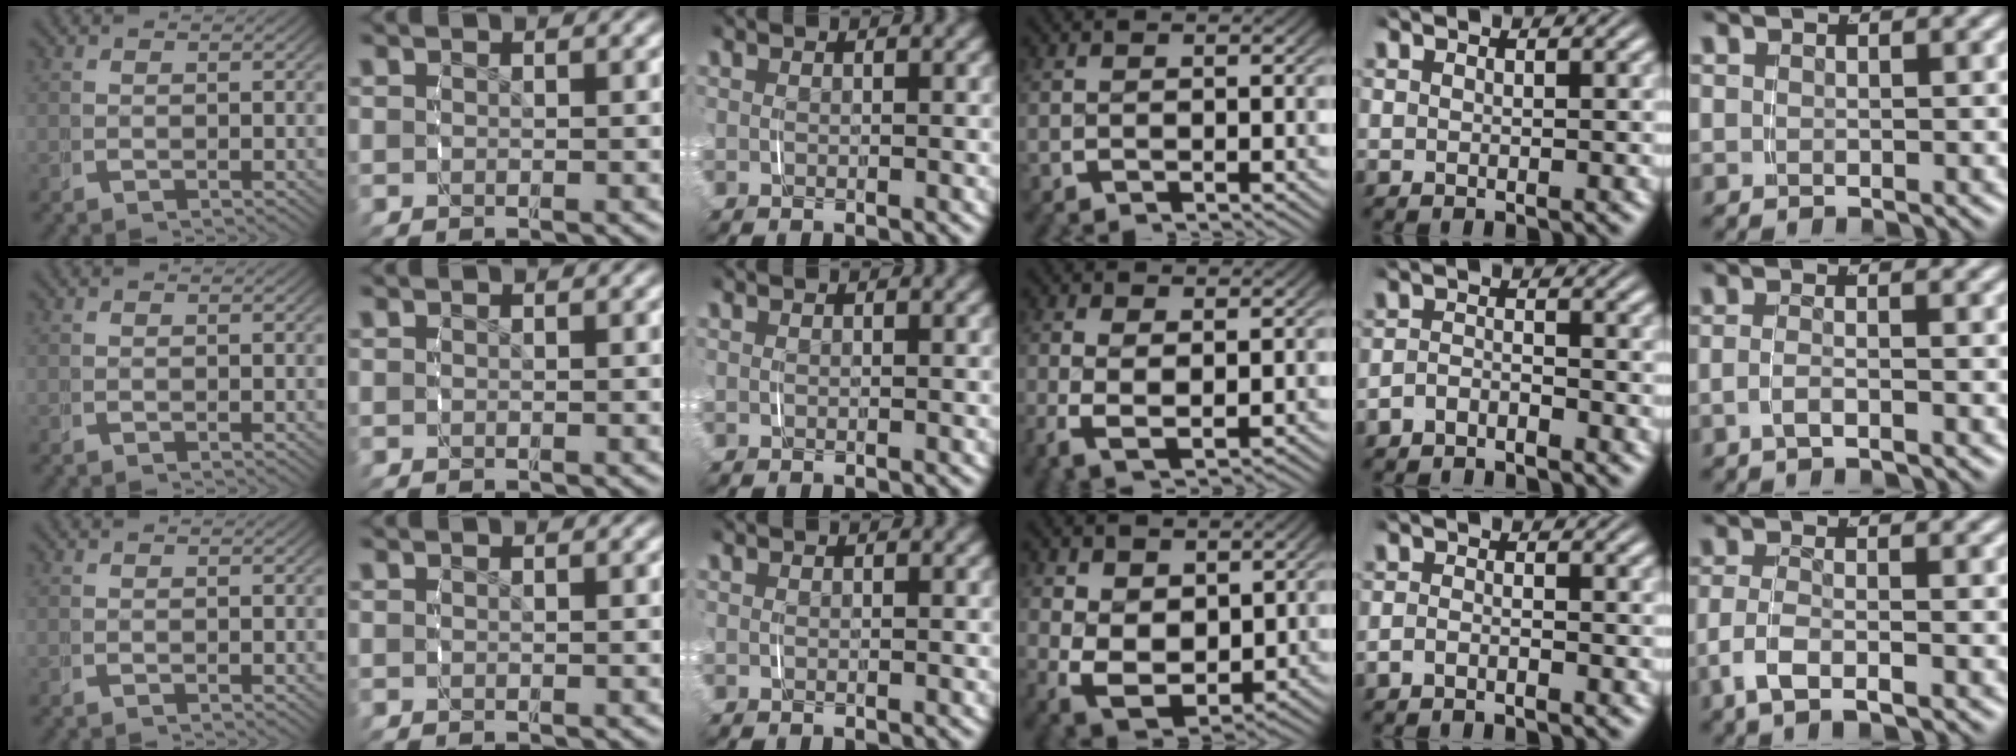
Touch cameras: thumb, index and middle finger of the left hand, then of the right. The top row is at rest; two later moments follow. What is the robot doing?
{"motion": "grasp_and_lifting", "object": "napkin"}